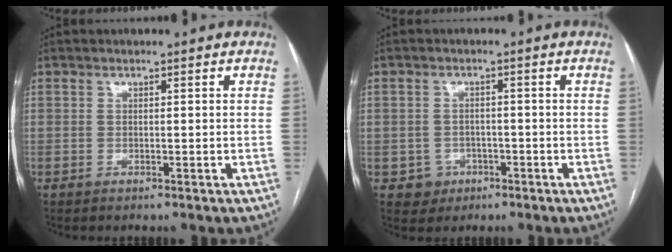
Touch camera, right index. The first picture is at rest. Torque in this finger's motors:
{"motor_torque": [-0.68, 0.18, -1.05, -0.21]}